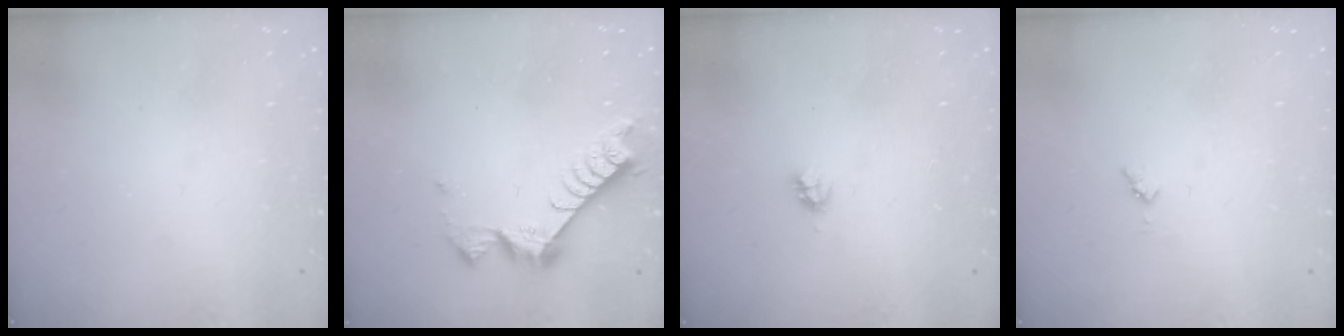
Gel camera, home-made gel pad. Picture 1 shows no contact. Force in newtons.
{"total": 9.4, "press": 9.4, "slide": 0.7}
{"total": 2.7, "press": 2.7, "slide": 0.2}
{"total": 3.4, "press": 3.3, "slide": 0.4}